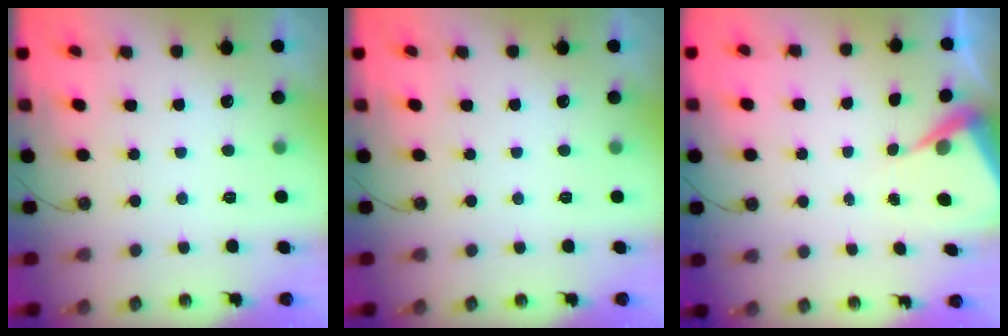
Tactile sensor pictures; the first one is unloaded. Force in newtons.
{"total": 0.0}
{"total": 6.9, "press": 6.8, "slide": 0.6}